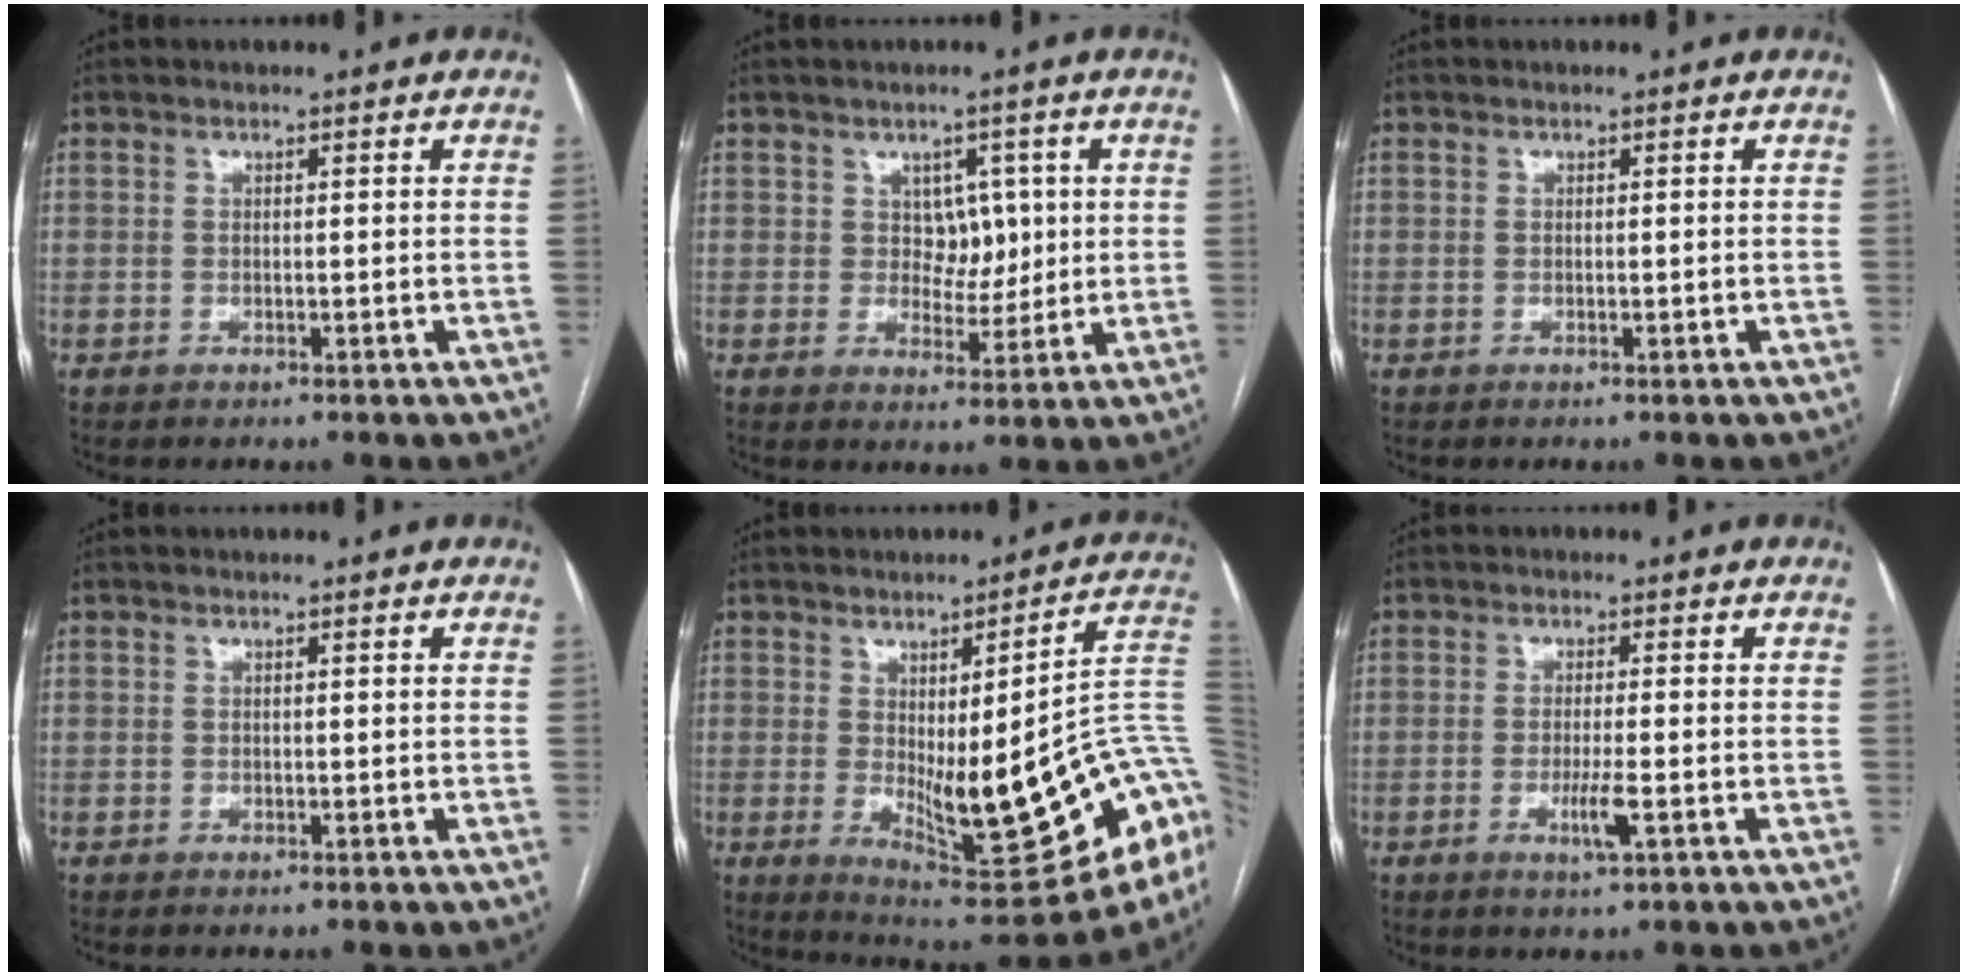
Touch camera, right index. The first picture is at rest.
{"total": 4.5, "force": [1.1, 3.3, 2.8], "torque": [-0.029, 0.004, 0.023]}
{"total": 0.0}
{"total": 0.0}
{"total": 24.5, "force": [-3.7, 4.8, 23.7], "torque": [-0.220, -0.003, -0.036]}
{"total": 3.5, "force": [-1.2, -0.1, 3.2], "torque": [-0.063, -0.007, -0.020]}